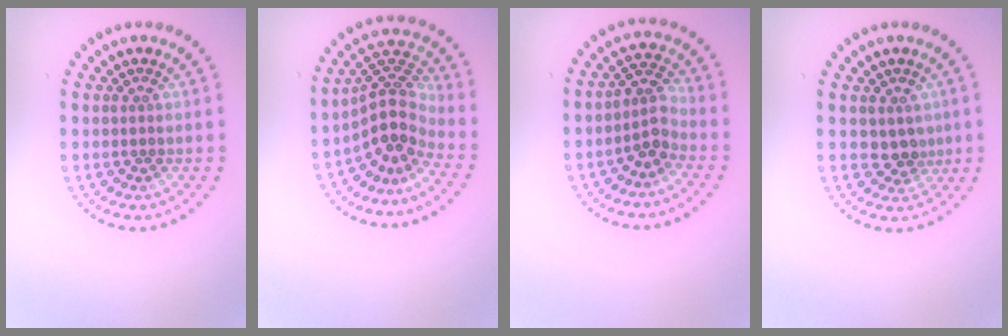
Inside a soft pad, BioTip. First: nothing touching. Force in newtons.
{"total": 4.1, "press": 3.0, "slide": 2.8}
{"total": 2.6, "press": 2.0, "slide": 1.7}
{"total": 2.0, "press": 1.6, "slide": 1.2}